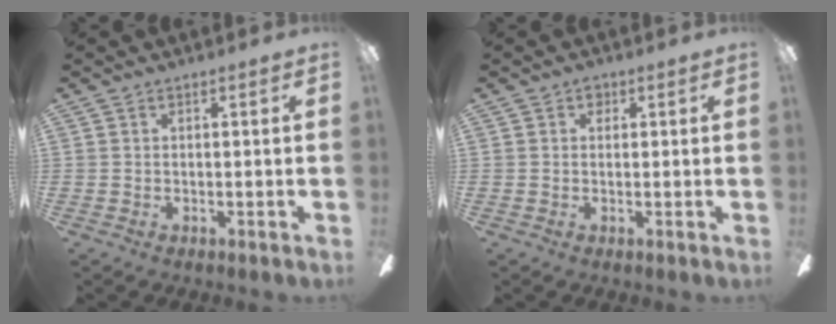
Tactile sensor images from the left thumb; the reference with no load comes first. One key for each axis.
{"total": 1.6, "fx": 0.8, "fy": 1.2, "fz": 0.7, "tx": -0.007, "ty": 0.002, "tz": 0.012}